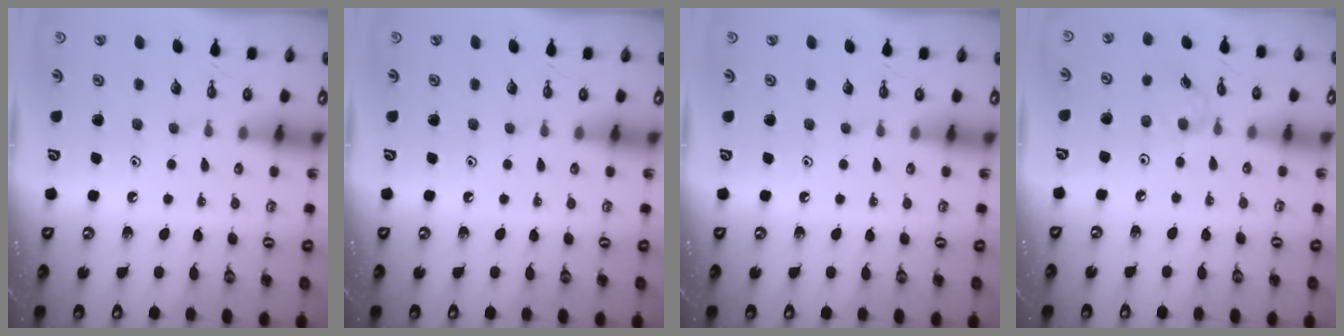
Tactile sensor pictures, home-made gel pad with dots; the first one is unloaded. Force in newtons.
{"total": 0.0}
{"total": 0.0}
{"total": 2.5, "press": 2.5, "slide": 0.4}